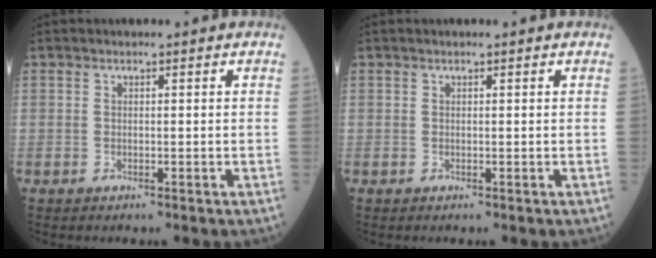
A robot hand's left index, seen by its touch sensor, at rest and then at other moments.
{"total": 0.8, "force": [0.7, -0.1, 0.4], "torque": [-0.008, 0.008, 0.013]}